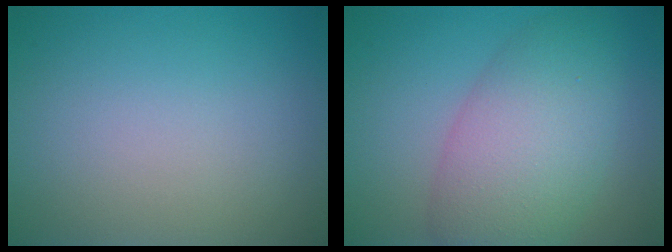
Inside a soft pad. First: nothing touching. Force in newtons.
{"total": 7.7, "press": 7.7, "slide": 0.0}